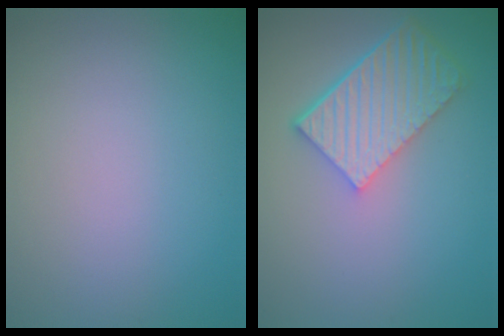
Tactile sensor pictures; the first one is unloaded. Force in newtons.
{"total": 5.7, "press": 4.3, "slide": 3.7}